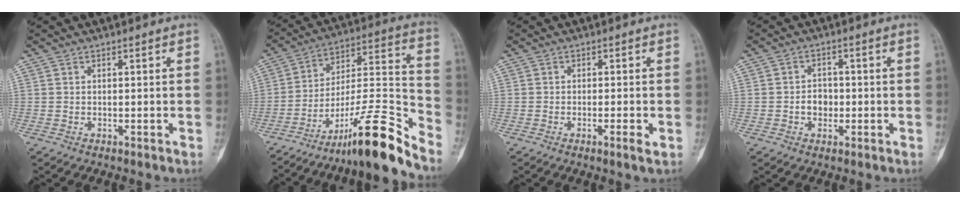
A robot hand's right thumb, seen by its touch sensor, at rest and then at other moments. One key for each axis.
{"total": 18.7, "fx": -14.3, "fy": 1.6, "fz": 12.0, "tx": -0.189, "ty": 0.116, "tz": -0.235}
{"total": 2.5, "fx": -0.9, "fy": 0.3, "fz": 2.3, "tx": -0.043, "ty": -0.003, "tz": -0.017}
{"total": 3.7, "fx": -0.7, "fy": 3.0, "fz": 2.1, "tx": -0.015, "ty": 0.009, "tz": -0.015}